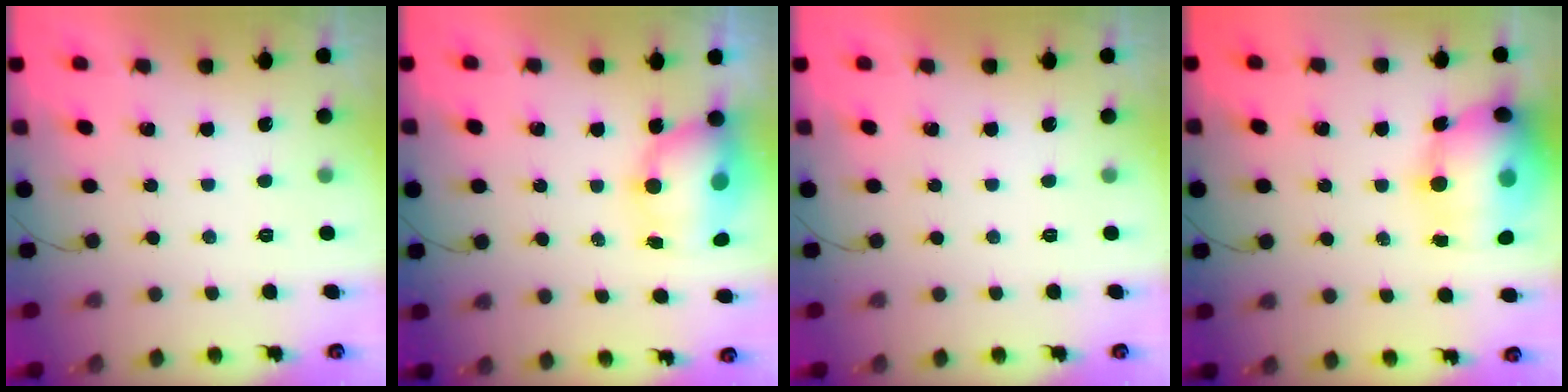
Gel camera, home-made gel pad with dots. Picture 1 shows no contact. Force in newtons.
{"total": 10.6, "press": 10.5, "slide": 1.4}
{"total": 0.0}
{"total": 17.9, "press": 17.4, "slide": 4.2}